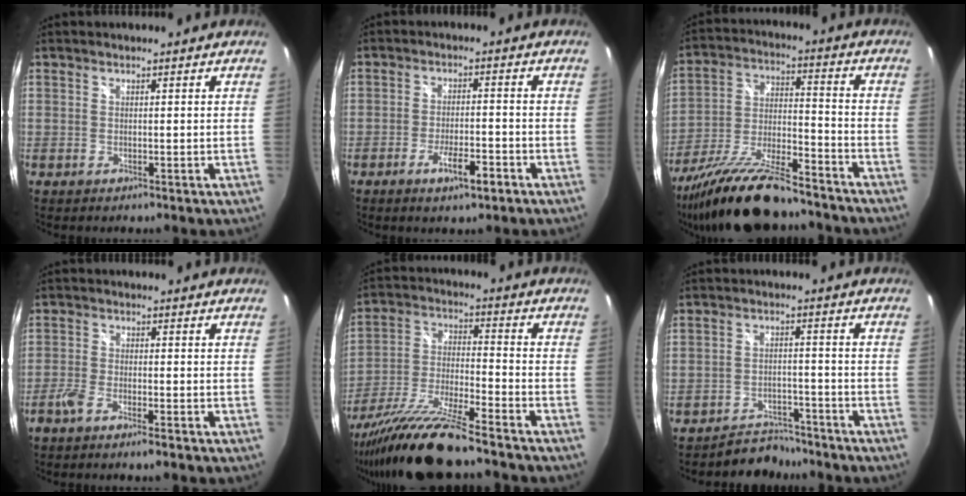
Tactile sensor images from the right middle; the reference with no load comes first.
{"total": 5.8, "force": [-3.5, 1.2, 4.5], "torque": [-0.090, -0.010, -0.057]}
{"total": 19.9, "force": [-16.0, 4.3, 11.1], "torque": [-0.223, -0.034, -0.269]}
{"total": 3.9, "force": [-3.0, 0.4, 2.5], "torque": [-0.067, -0.004, -0.063]}
{"total": 17.0, "force": [-13.9, 0.6, 9.7], "torque": [-0.200, -0.036, -0.256]}
{"total": 6.7, "force": [-6.2, 2.3, 0.4], "torque": [-0.021, 0.008, -0.092]}